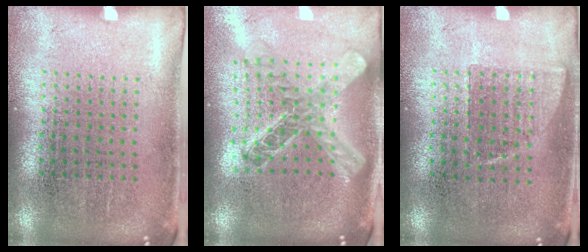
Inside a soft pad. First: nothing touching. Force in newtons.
{"total": 2.3, "press": 1.8, "slide": 1.4}
{"total": 0.7, "press": 0.6, "slide": 0.4}